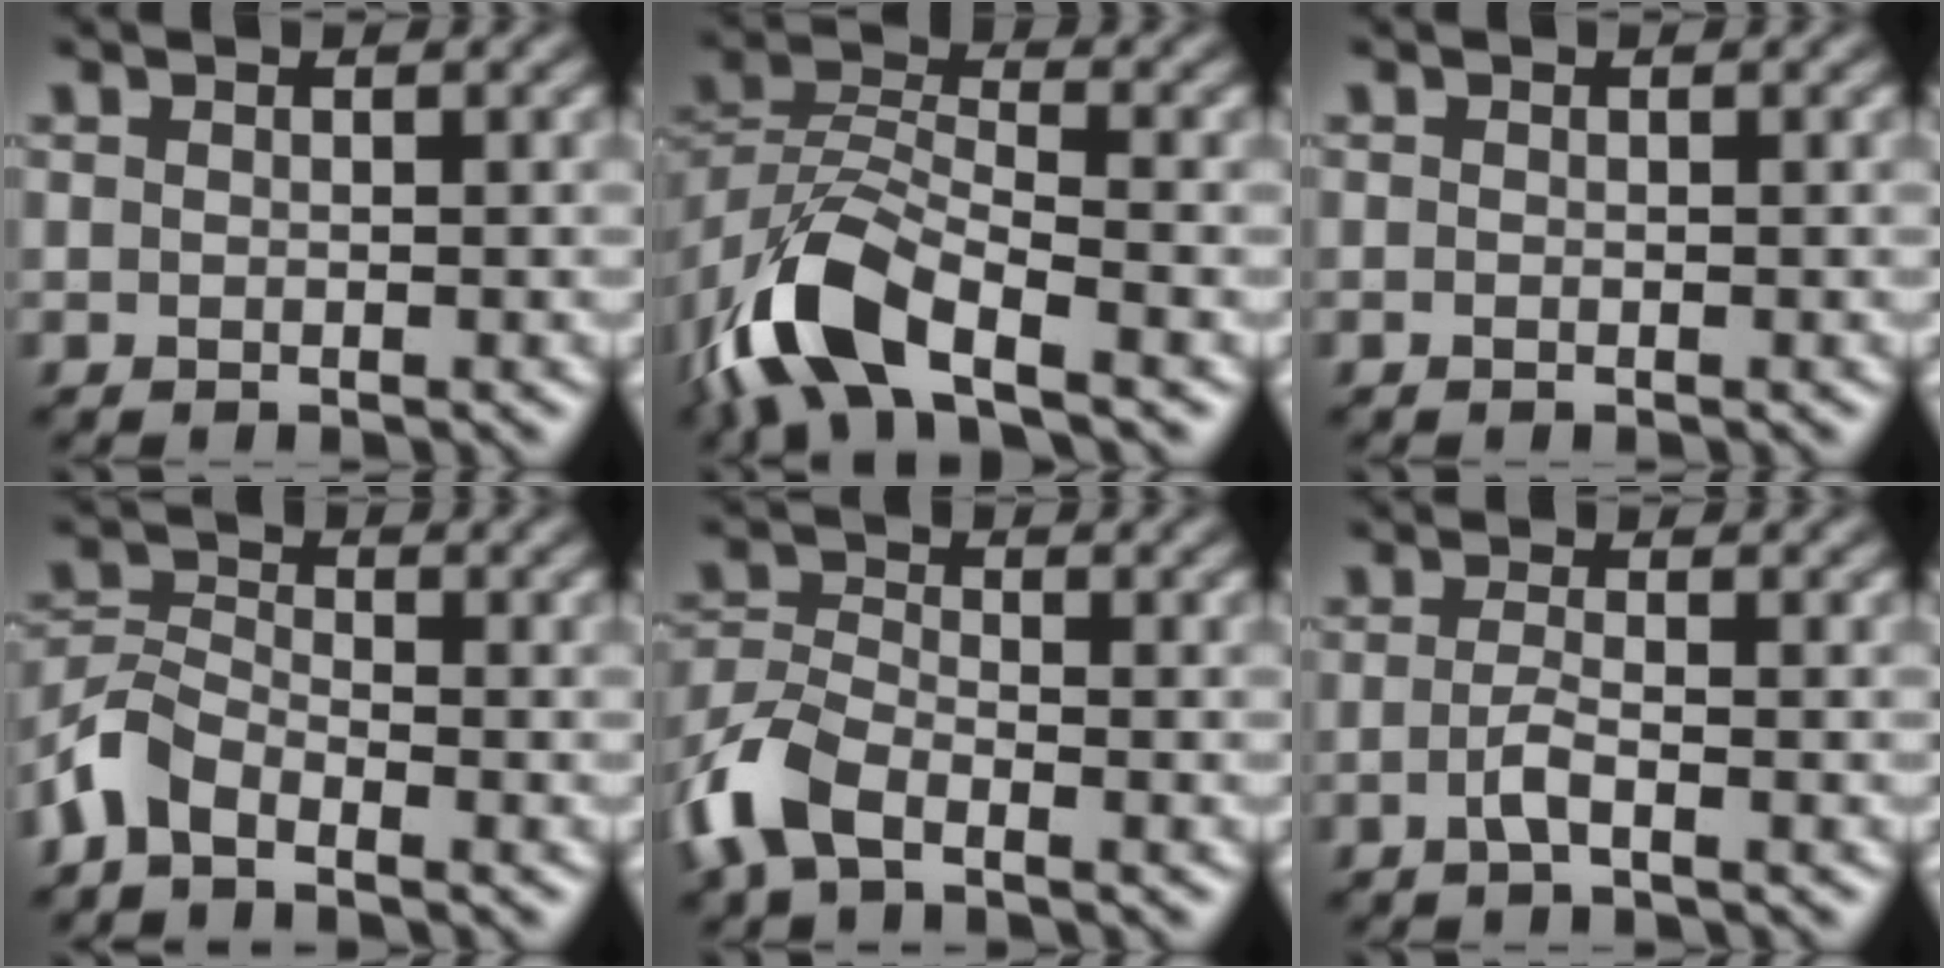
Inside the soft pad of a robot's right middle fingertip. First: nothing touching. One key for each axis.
{"total": 9.4, "fx": -5.5, "fy": 4.1, "fz": 6.4, "tx": -0.131, "ty": 0.001, "tz": -0.115}
{"total": 0.0}
{"total": 3.7, "fx": -2.7, "fy": 1.7, "fz": 1.9, "tx": -0.042, "ty": 0.002, "tz": -0.067}
{"total": 5.6, "fx": -3.4, "fy": 2.7, "fz": 3.5, "tx": -0.083, "ty": -0.004, "tz": -0.083}
{"total": 1.8, "fx": -0.7, "fy": 0.4, "fz": 1.6, "tx": -0.034, "ty": 0.001, "tz": -0.019}